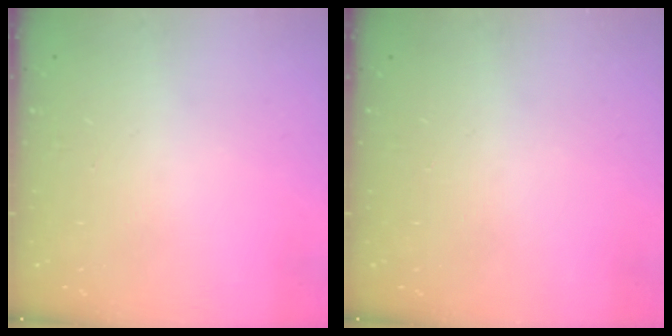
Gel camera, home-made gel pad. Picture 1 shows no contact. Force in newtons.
{"total": 0.0}